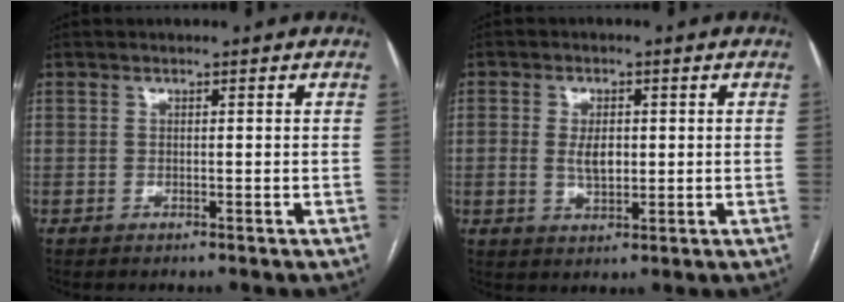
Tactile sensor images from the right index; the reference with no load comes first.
{"total": 4.3, "force": [0.3, 2.4, 3.5], "torque": [-0.072, 0.005, 0.014]}